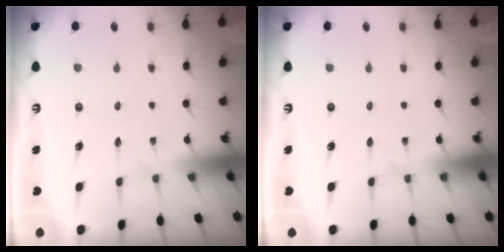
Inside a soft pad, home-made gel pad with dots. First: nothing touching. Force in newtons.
{"total": 0.0}